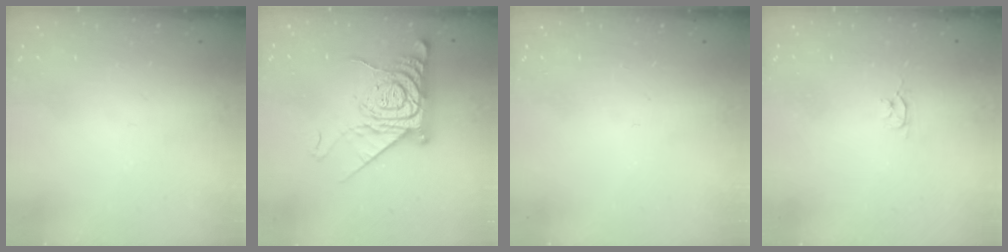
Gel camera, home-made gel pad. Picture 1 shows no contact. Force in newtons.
{"total": 15.0, "press": 15.0, "slide": 1.3}
{"total": 0.0}
{"total": 2.6, "press": 2.6, "slide": 0.3}